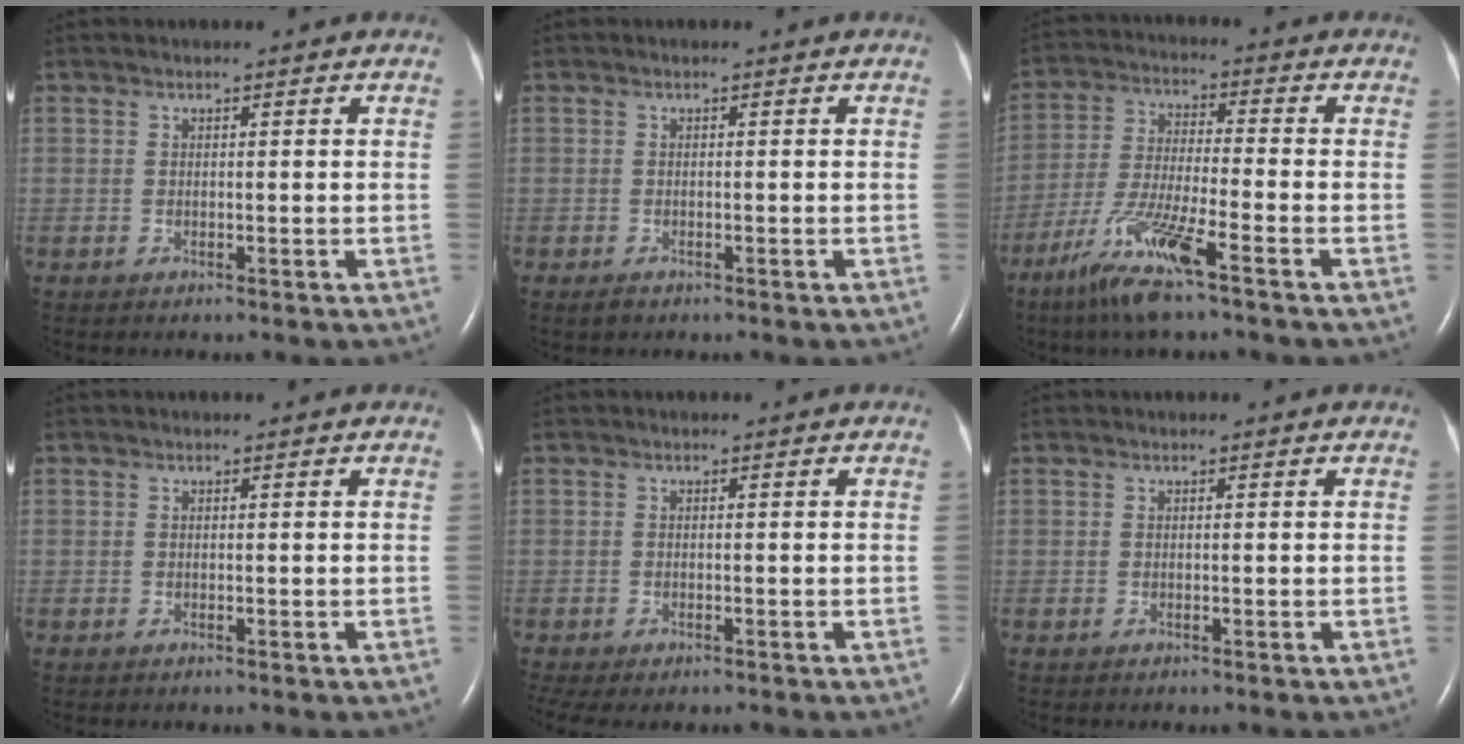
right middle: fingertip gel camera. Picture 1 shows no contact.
{"total": 0.8, "force": [-0.6, 0.4, 0.4], "torque": [-0.010, -0.001, -0.009]}
{"total": 10.7, "force": [-6.6, 0.3, 8.4], "torque": [-0.178, -0.027, -0.130]}
{"total": 0.0}
{"total": 5.0, "force": [-3.9, 1.8, 2.6], "torque": [-0.045, -0.008, -0.055]}
{"total": 0.0}